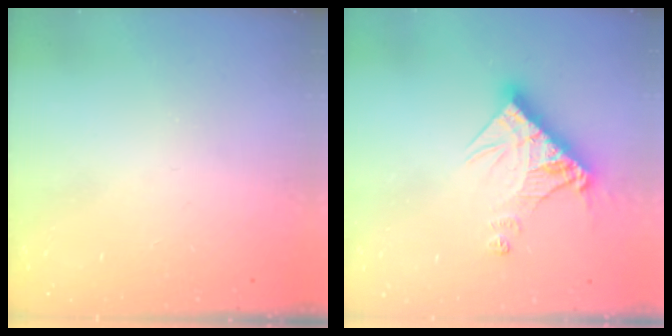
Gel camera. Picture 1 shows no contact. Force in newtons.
{"total": 13.9, "press": 13.8, "slide": 1.5}